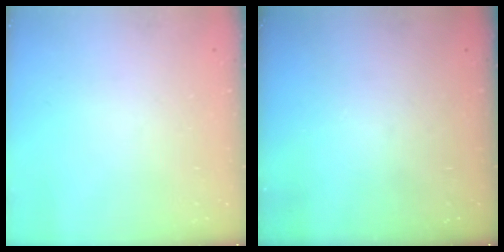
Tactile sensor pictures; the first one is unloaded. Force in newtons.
{"total": 0.0}